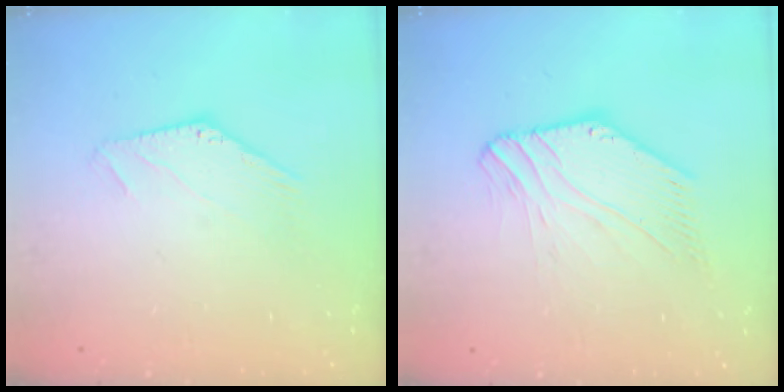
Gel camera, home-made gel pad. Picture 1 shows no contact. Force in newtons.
{"total": 5.7, "press": 5.7, "slide": 0.6}